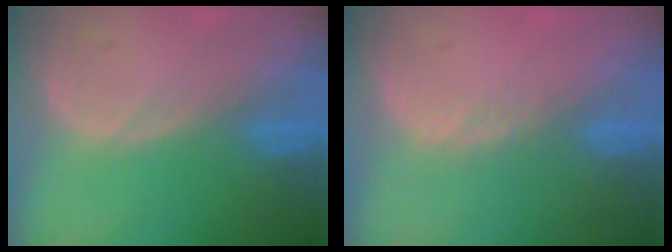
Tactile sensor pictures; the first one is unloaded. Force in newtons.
{"total": 1.3, "press": 1.1, "slide": 0.7}